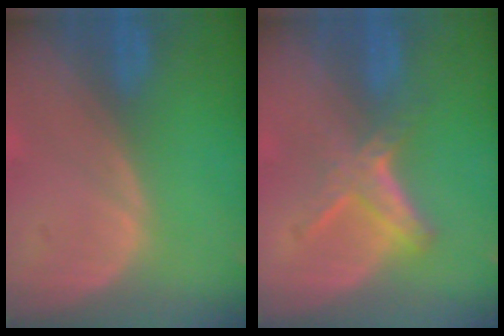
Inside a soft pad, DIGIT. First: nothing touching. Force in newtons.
{"total": 4.9, "press": 4.8, "slide": 0.8}